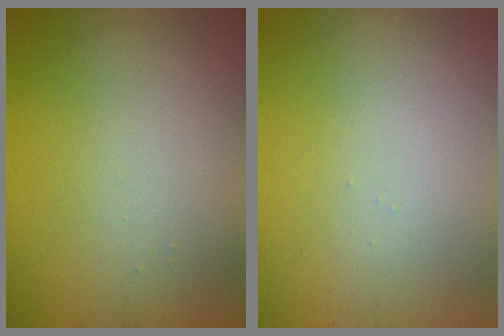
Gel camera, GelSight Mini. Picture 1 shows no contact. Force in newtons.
{"total": 0.0}